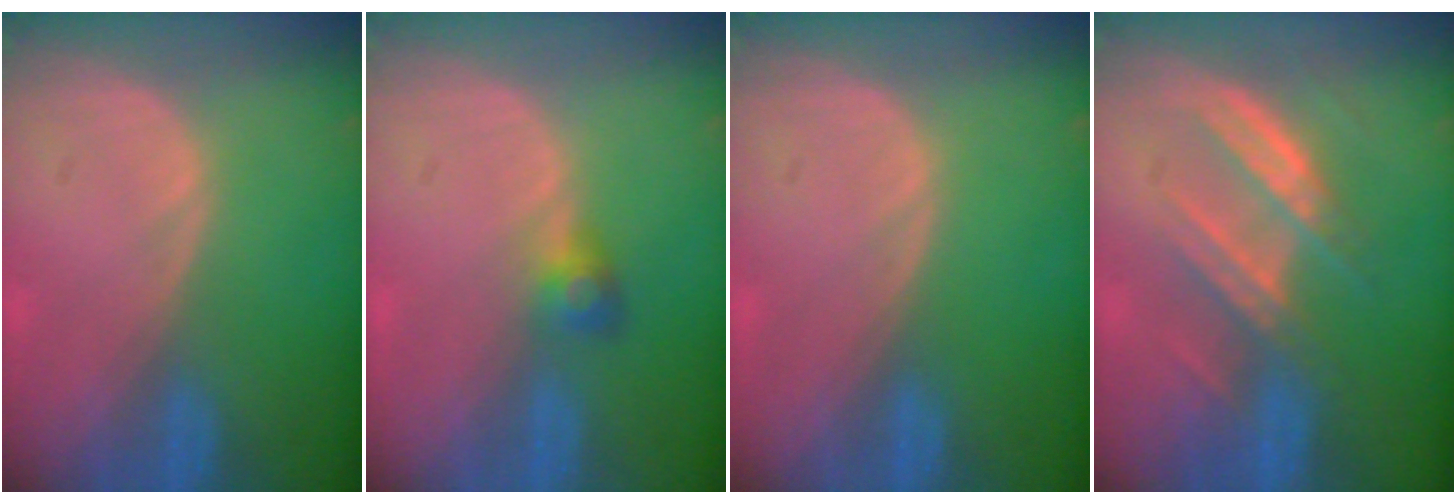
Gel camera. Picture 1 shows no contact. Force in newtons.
{"total": 2.6, "press": 2.5, "slide": 0.7}
{"total": 0.0}
{"total": 6.8, "press": 6.8, "slide": 0.9}